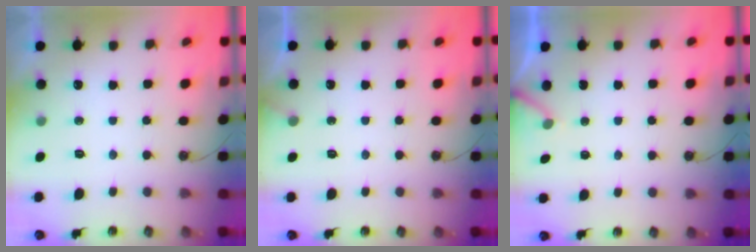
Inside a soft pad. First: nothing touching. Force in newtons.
{"total": 2.6, "press": 2.6, "slide": 0.3}
{"total": 3.0, "press": 3.0, "slide": 0.1}